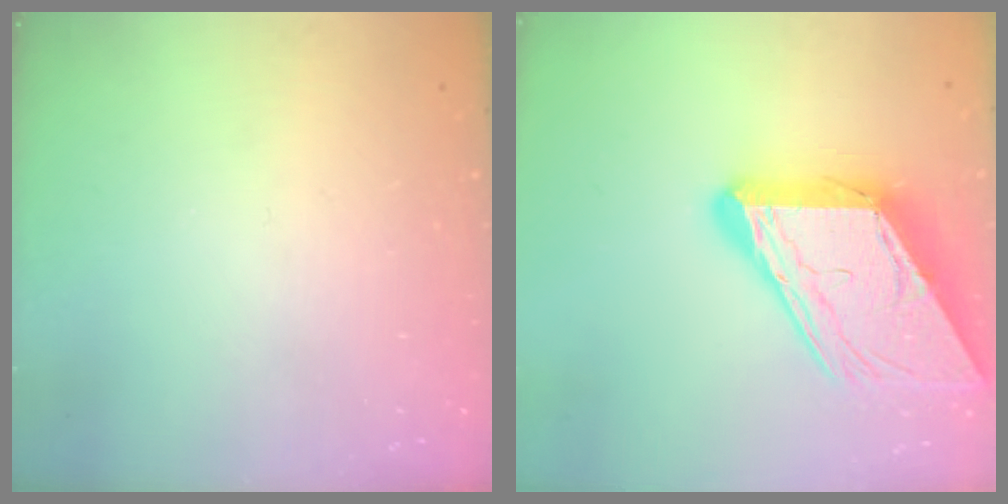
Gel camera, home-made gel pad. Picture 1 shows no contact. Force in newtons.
{"total": 23.4, "press": 23.3, "slide": 2.5}